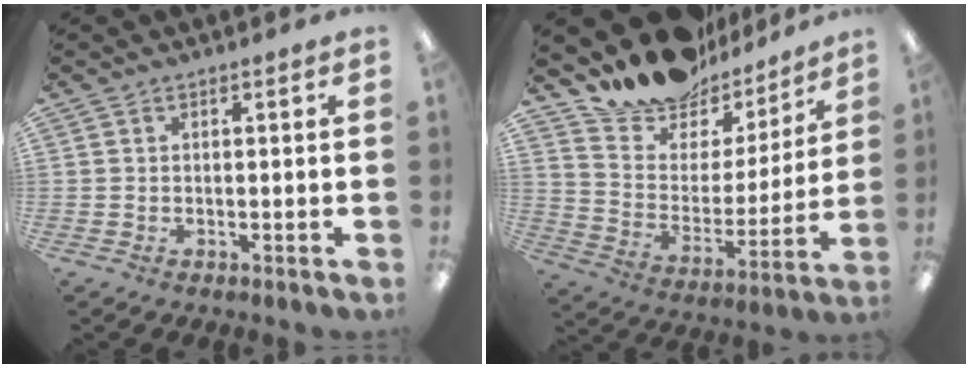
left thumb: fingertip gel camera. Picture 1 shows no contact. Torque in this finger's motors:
{"motor_torque": [0.39, 0.13, -0.42, -0.63, 0.01]}